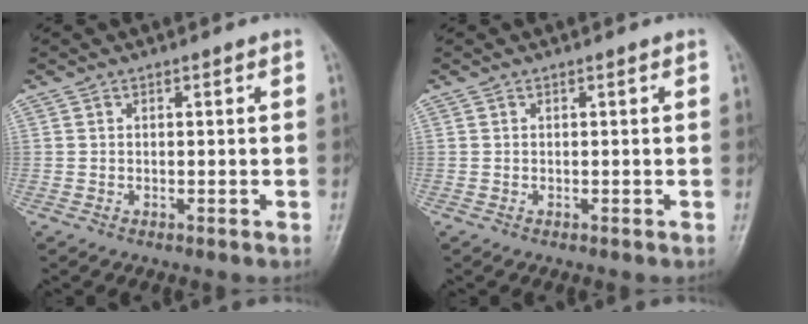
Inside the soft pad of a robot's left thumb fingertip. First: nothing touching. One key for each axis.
{"total": 0.0}